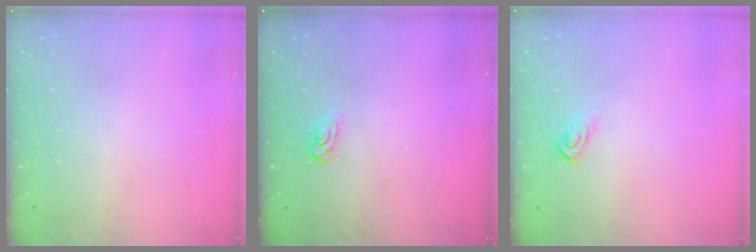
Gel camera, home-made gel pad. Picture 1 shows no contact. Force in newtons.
{"total": 2.7, "press": 2.7, "slide": 0.3}
{"total": 4.3, "press": 4.3, "slide": 0.2}